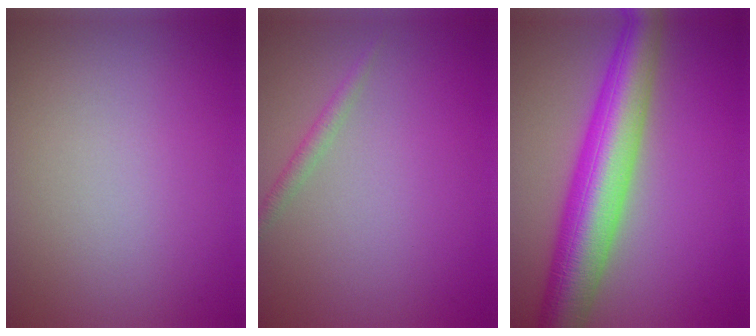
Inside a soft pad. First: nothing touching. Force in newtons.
{"total": 1.1, "press": 1.1, "slide": 0.1}
{"total": 9.0, "press": 8.9, "slide": 0.1}